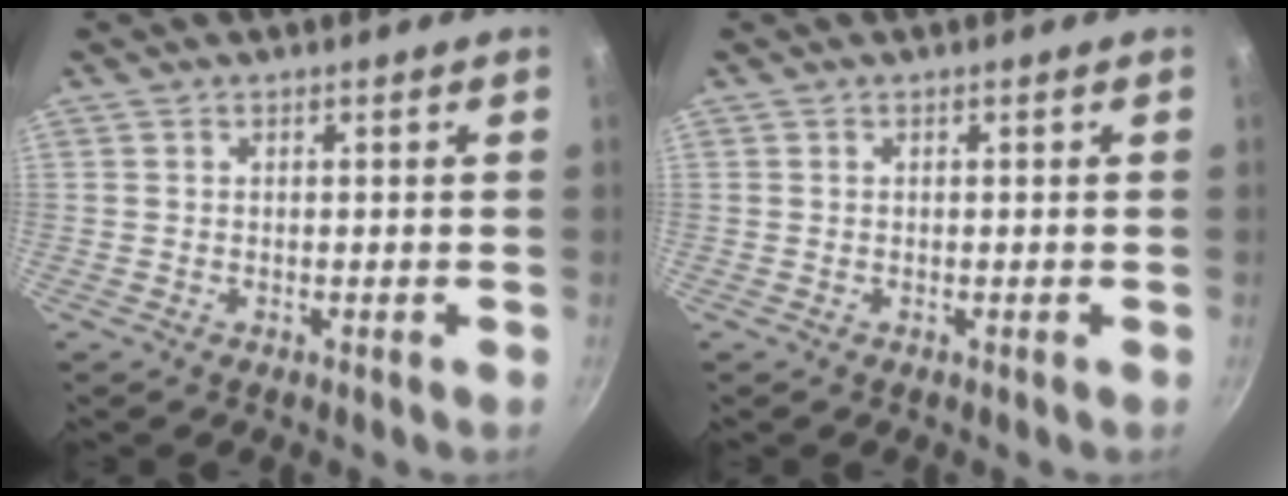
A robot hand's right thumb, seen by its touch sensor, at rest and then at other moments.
{"total": 0.0}